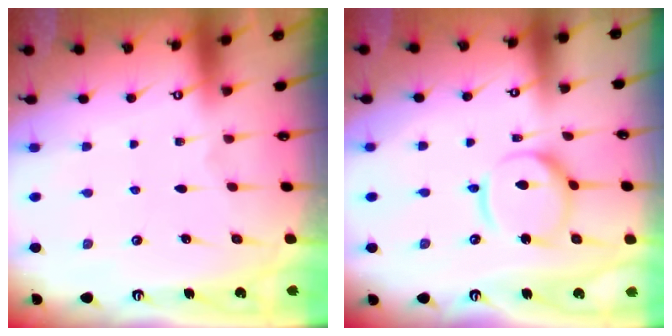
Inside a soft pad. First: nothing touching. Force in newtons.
{"total": 11.4, "press": 11.4, "slide": 1.1}